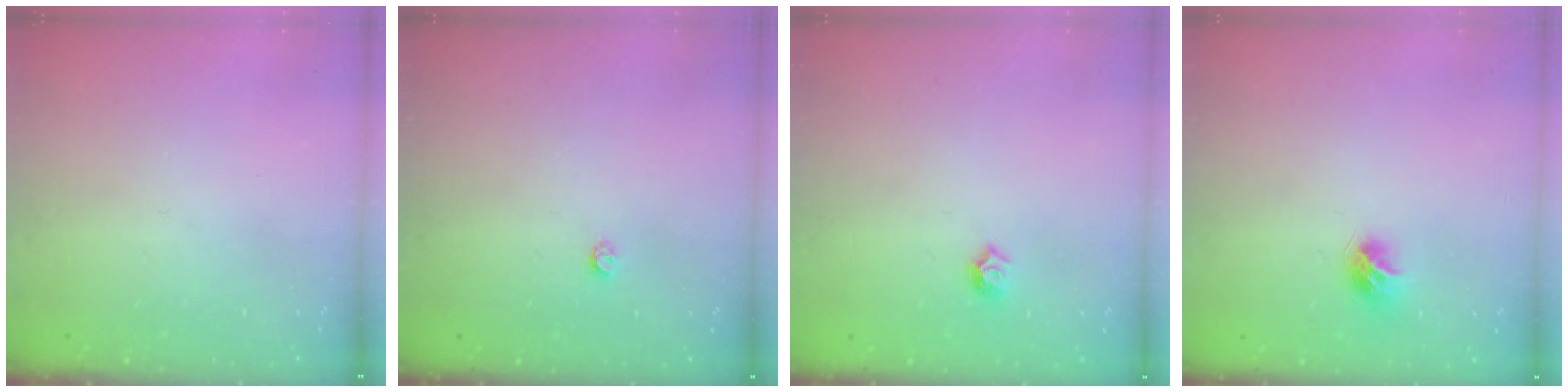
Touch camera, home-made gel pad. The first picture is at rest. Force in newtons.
{"total": 2.9, "press": 2.8, "slide": 0.5}
{"total": 4.7, "press": 4.7, "slide": 0.7}
{"total": 7.8, "press": 7.8, "slide": 0.4}